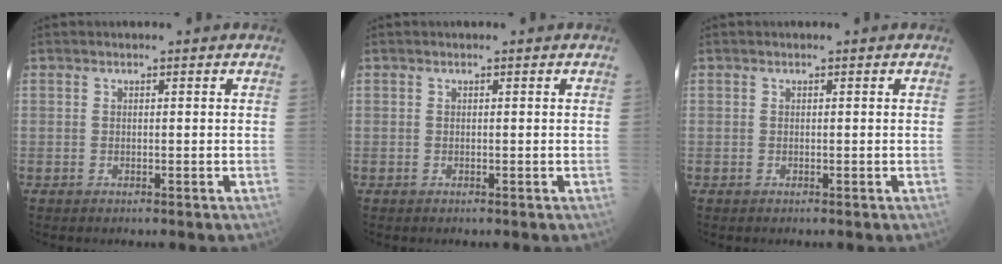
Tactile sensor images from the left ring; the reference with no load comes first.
{"total": 0.0}
{"total": 0.0}